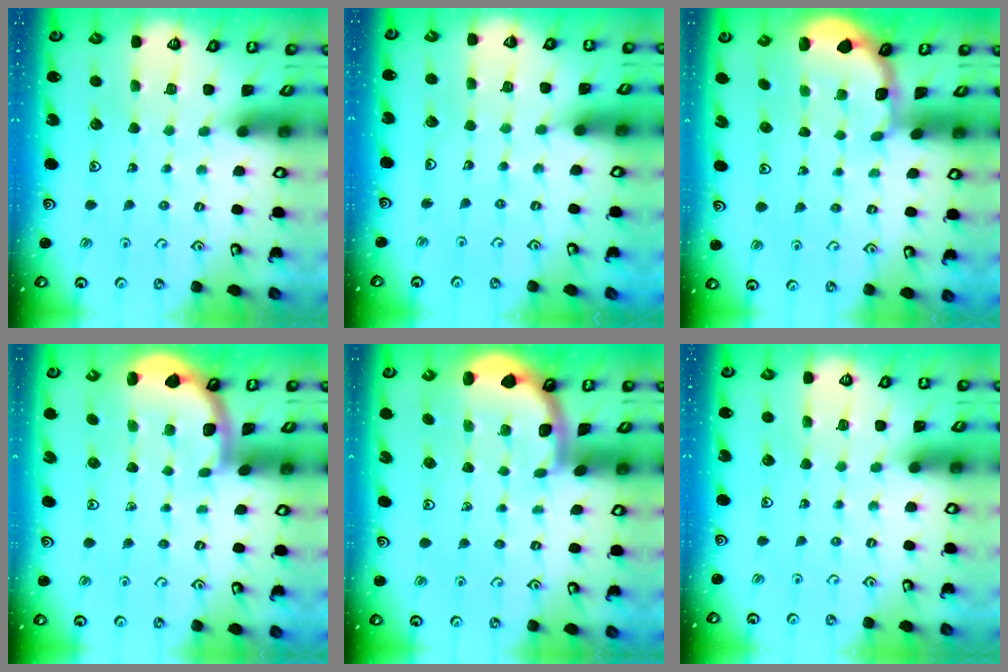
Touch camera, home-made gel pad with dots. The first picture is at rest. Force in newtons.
{"total": 2.7, "press": 2.7, "slide": 0.3}
{"total": 1.8, "press": 1.6, "slide": 0.7}
{"total": 2.2, "press": 2.2, "slide": 0.1}
{"total": 1.7, "press": 1.7, "slide": 0.1}
{"total": 0.0}